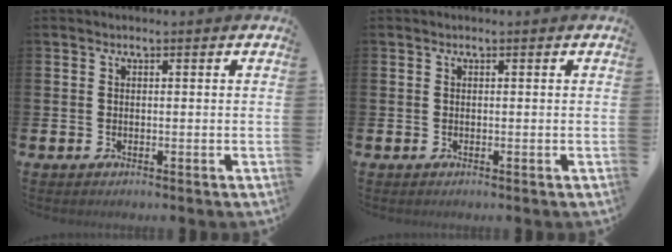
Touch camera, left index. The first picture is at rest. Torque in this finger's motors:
{"motor_torque": [-0.05, 0.05, 0.00, -0.01]}